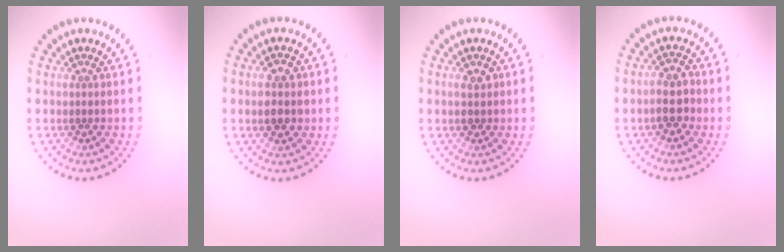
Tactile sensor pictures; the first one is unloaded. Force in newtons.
{"total": 3.3, "press": 3.3, "slide": 0.1}
{"total": 1.5, "press": 1.5, "slide": 0.0}
{"total": 2.6, "press": 2.4, "slide": 0.9}